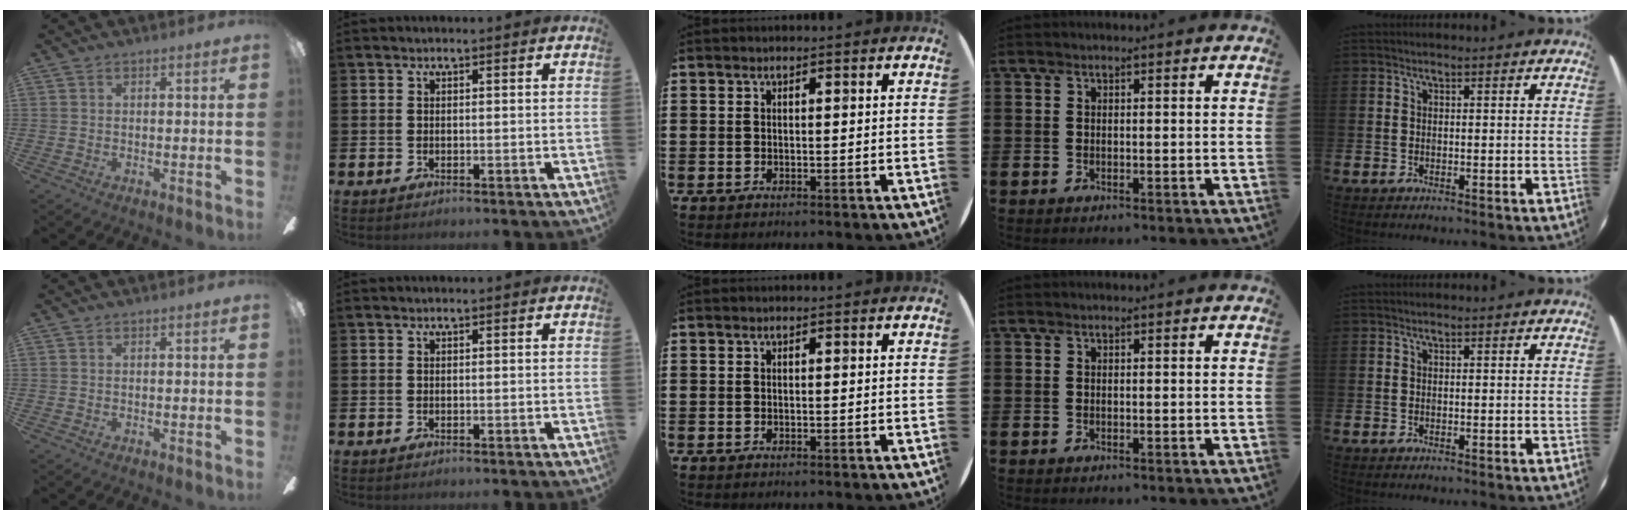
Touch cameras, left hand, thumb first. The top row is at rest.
{}